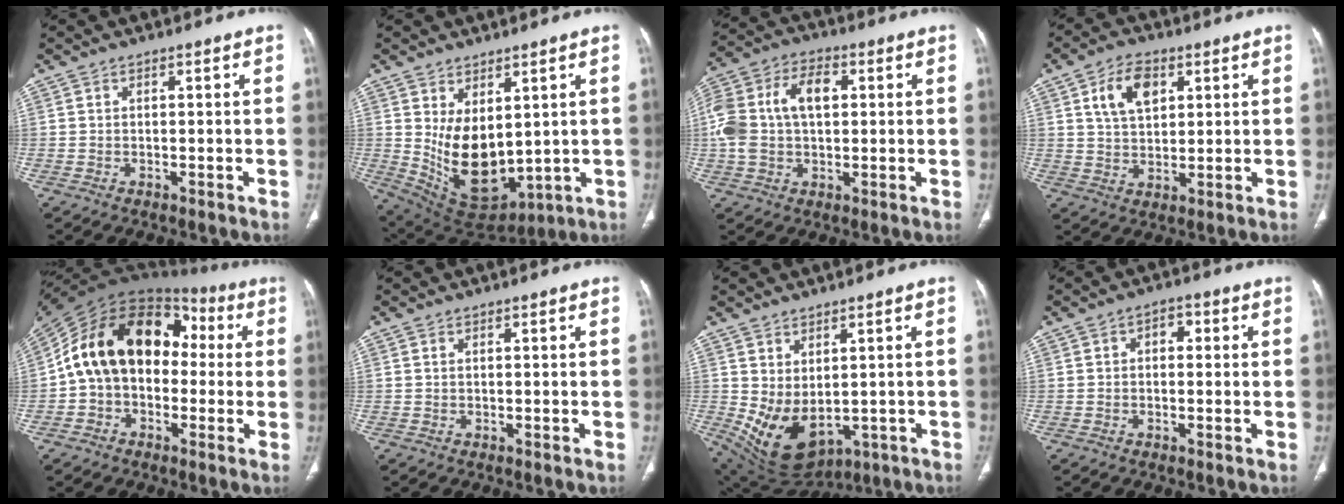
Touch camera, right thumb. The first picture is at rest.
{"total": 13.4, "force": [1.8, 8.0, 10.6], "torque": [-0.156, -0.030, 0.067]}
{"total": 14.6, "force": [1.9, 9.2, 11.1], "torque": [-0.230, 0.031, 0.032]}
{"total": 8.5, "force": [3.4, 5.3, 5.8], "torque": [-0.084, -0.010, 0.063]}
{"total": 19.2, "force": [0.8, 13.8, 13.4], "torque": [-0.199, 0.051, 0.000]}
{"total": 0.0}
{"total": 11.1, "force": [-0.8, 6.7, 8.8], "torque": [-0.142, -0.009, 0.025]}
{"total": 2.9, "force": [0.4, 2.0, 2.1], "torque": [-0.017, 0.012, 0.000]}